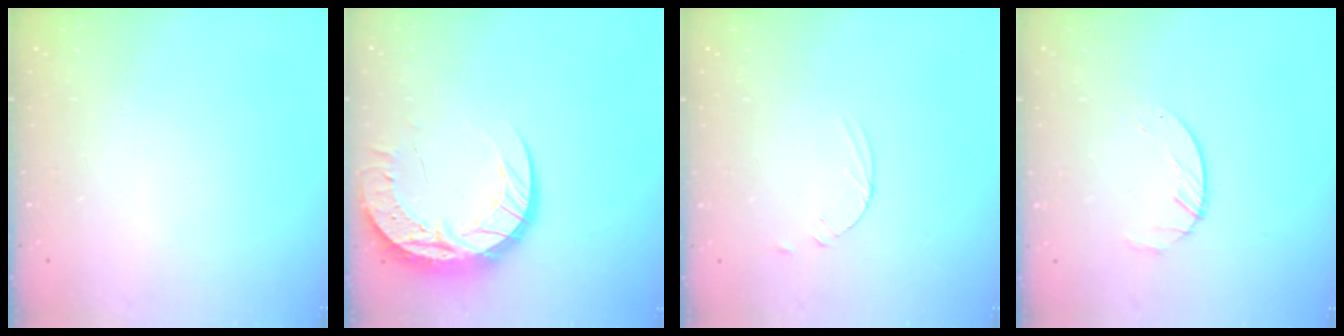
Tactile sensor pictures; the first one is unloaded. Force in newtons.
{"total": 15.4, "press": 15.4, "slide": 1.1}
{"total": 4.5, "press": 4.4, "slide": 0.4}
{"total": 1.6, "press": 1.6, "slide": 0.3}